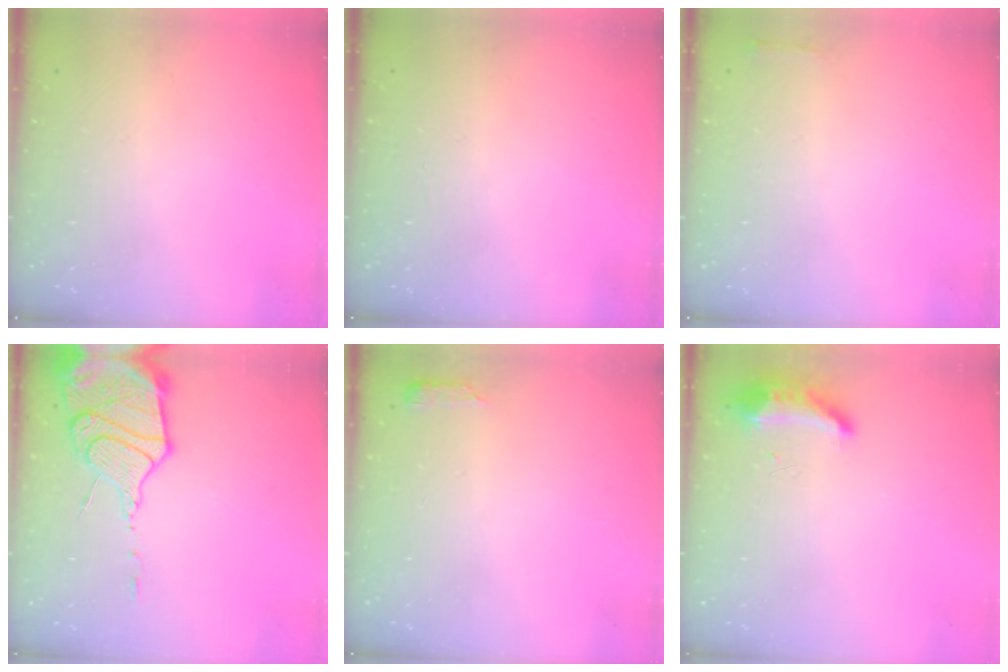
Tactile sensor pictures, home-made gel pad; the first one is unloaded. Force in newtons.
{"total": 0.0}
{"total": 2.3, "press": 2.3, "slide": 0.5}
{"total": 17.0, "press": 16.9, "slide": 1.6}
{"total": 2.9, "press": 2.8, "slide": 0.6}
{"total": 16.8, "press": 10.1, "slide": 13.4}